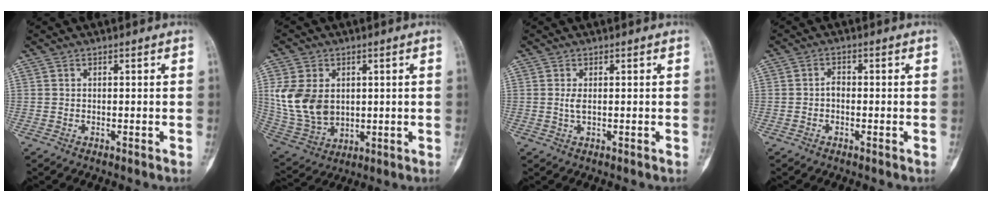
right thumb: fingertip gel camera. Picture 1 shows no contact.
{"total": 13.0, "force": [2.1, 9.5, 8.6], "torque": [-0.157, -0.009, 0.061]}
{"total": 1.6, "force": [0.2, 0.5, 1.5], "torque": [-0.036, -0.002, 0.009]}
{"total": 1.6, "force": [-0.4, 1.1, 1.1], "torque": [-0.011, 0.005, -0.011]}